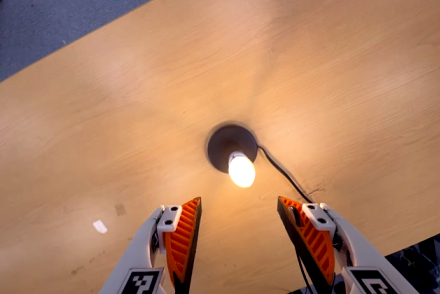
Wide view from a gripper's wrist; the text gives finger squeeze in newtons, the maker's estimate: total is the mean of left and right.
{"total": 0.0}